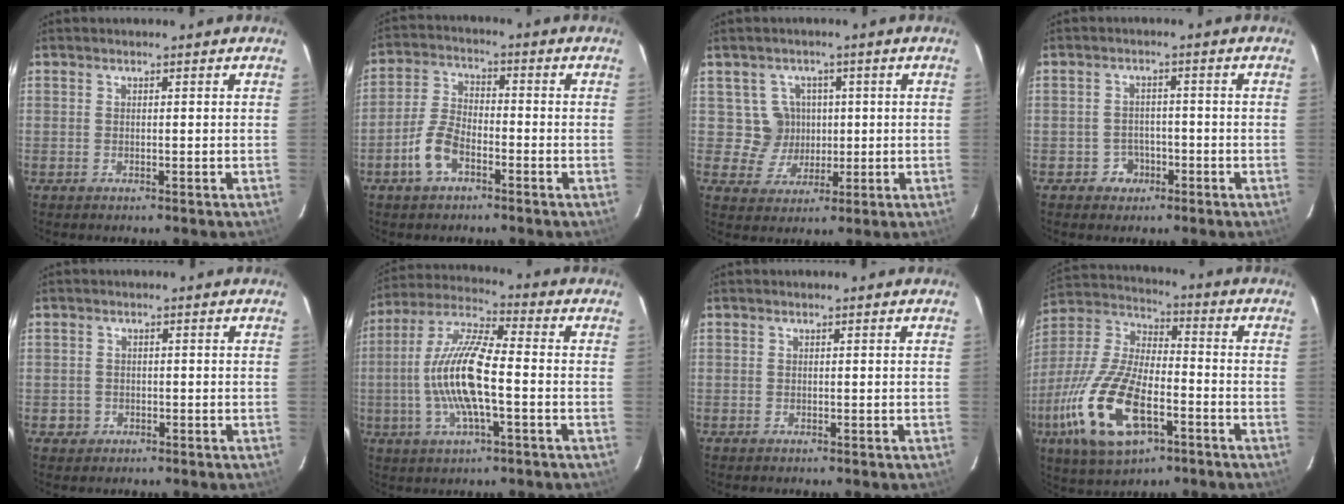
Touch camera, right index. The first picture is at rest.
{"total": 7.1, "force": [-3.9, 3.6, 4.8], "torque": [-0.109, 0.009, -0.075]}
{"total": 5.6, "force": [0.7, 5.6, 0.4], "torque": [-0.016, 0.018, 0.022]}
{"total": 3.7, "force": [-1.9, 3.2, 0.3], "torque": [-0.010, 0.014, -0.027]}
{"total": 2.4, "force": [-0.7, 2.3, 0.1], "torque": [-0.002, 0.009, -0.006]}
{"total": 14.3, "force": [-2.3, 3.2, 13.7], "torque": [-0.278, 0.003, -0.051]}
{"total": 0.0}
{"total": 20.6, "force": [-8.5, 8.8, 16.6], "torque": [-0.364, -0.026, -0.157]}